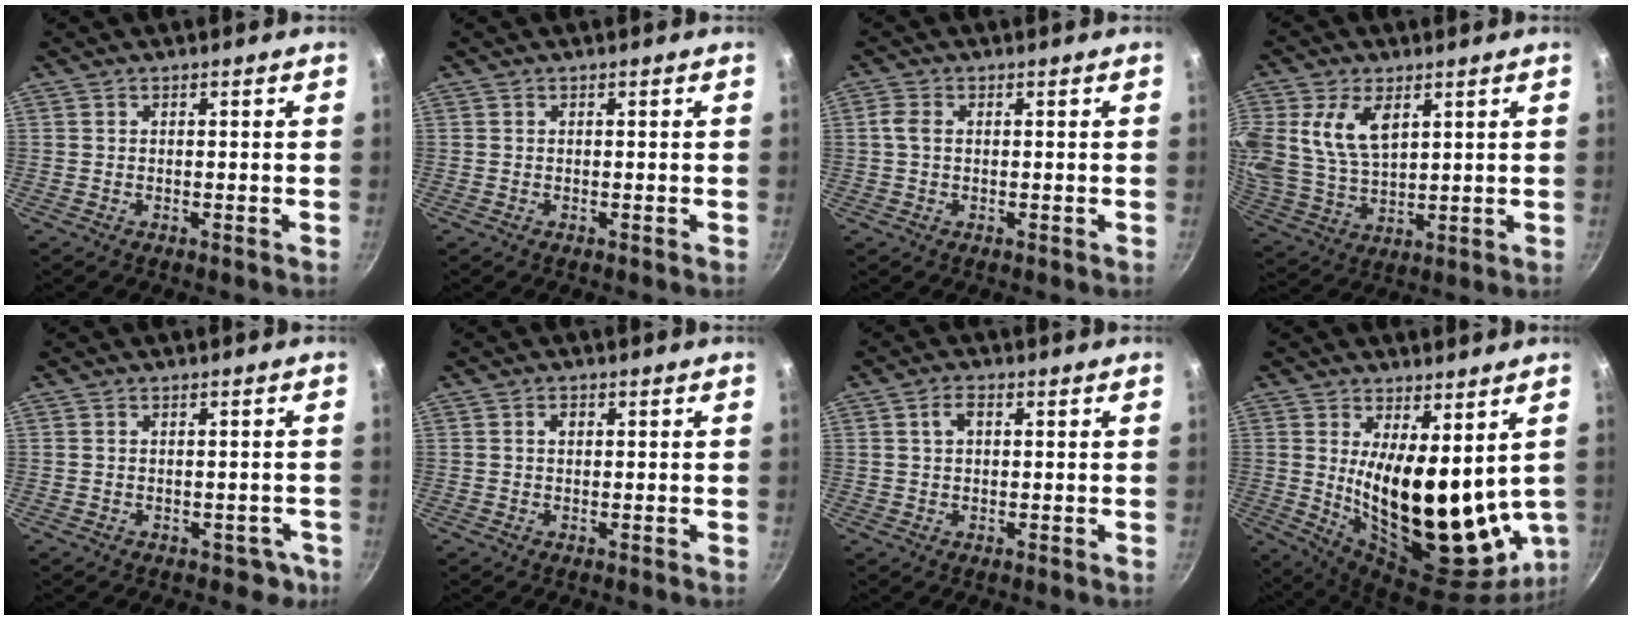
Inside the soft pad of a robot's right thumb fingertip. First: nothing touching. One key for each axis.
{"total": 0.0}
{"total": 2.5, "fx": 0.3, "fy": 1.7, "fz": 1.8, "tx": -0.043, "ty": 0.007, "tz": 0.002}
{"total": 12.0, "fx": 4.4, "fy": 7.3, "fz": 8.5, "tx": -0.163, "ty": -0.026, "tz": 0.091}
{"total": 3.1, "fx": -1.1, "fy": 2.5, "fz": 1.4, "tx": 0.011, "ty": 0.030, "tz": 0.010}
{"total": 1.3, "fx": 0.3, "fy": 1.0, "fz": 0.8, "tx": -0.009, "ty": 0.003, "tz": 0.003}
{"total": 3.1, "fx": 0.9, "fy": 2.0, "fz": 2.2, "tx": -0.032, "ty": 0.005, "tz": 0.015}
{"total": 22.4, "fx": 3.6, "fy": 9.8, "fz": 19.9, "tx": -0.273, "ty": -0.054, "tz": 0.086}